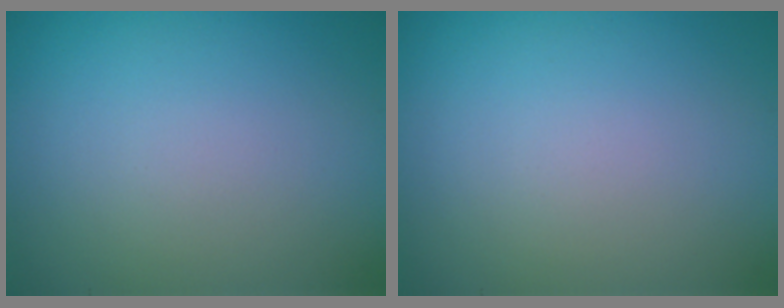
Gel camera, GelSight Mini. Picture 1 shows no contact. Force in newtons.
{"total": 0.0}